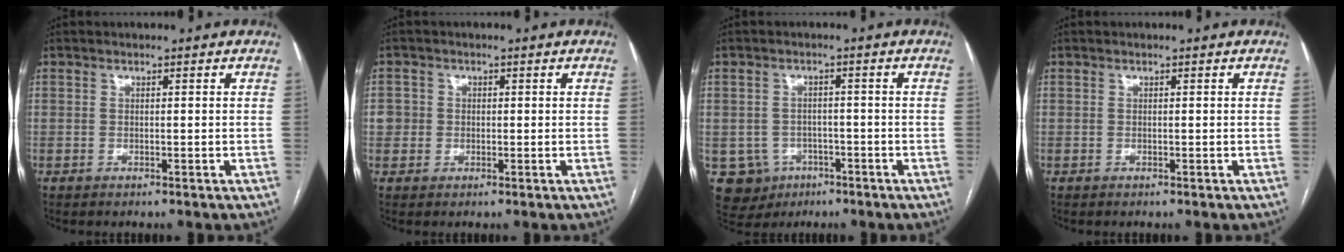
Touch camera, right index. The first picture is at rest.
{"total": 3.2, "force": [0.0, 3.1, 0.7], "torque": [-0.006, 0.013, 0.001]}
{"total": 7.1, "force": [-2.8, 6.4, 1.3], "torque": [-0.036, 0.004, -0.031]}
{"total": 0.0}